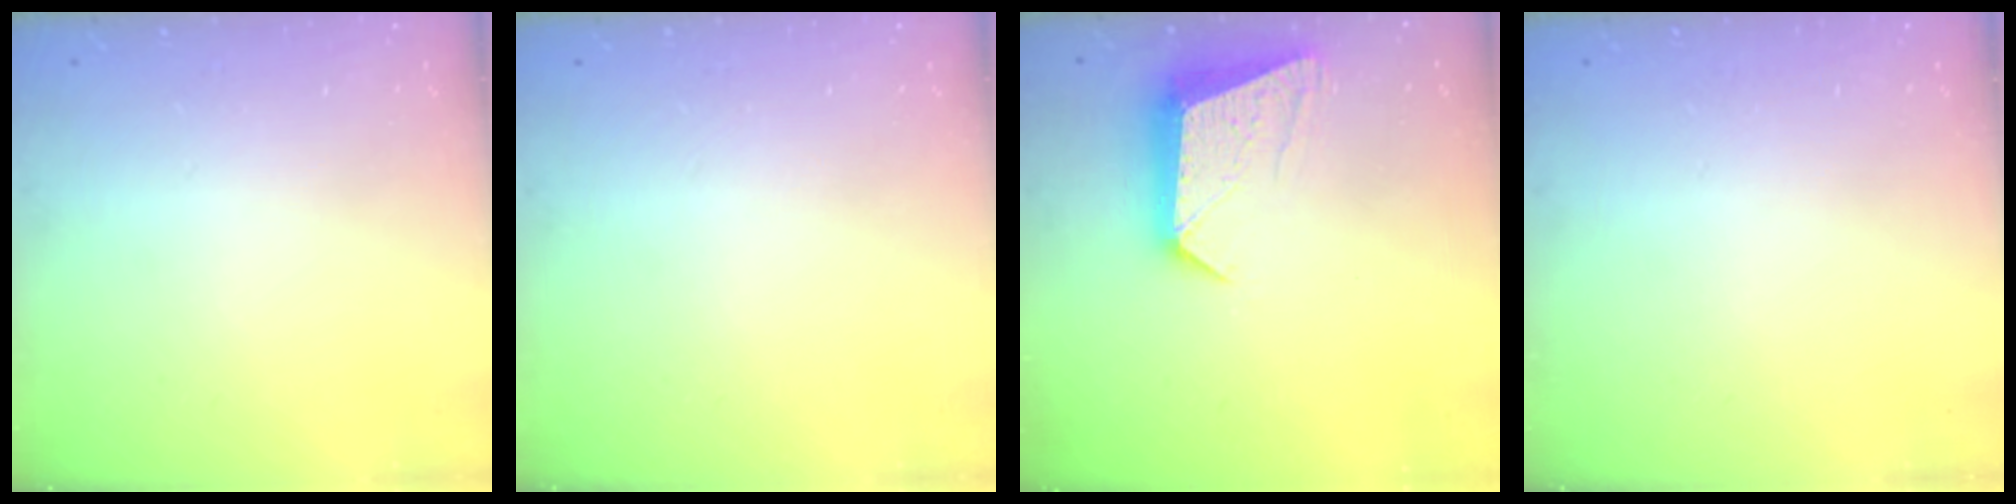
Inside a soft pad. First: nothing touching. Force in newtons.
{"total": 0.0}
{"total": 12.1, "press": 12.1, "slide": 1.0}
{"total": 0.0}